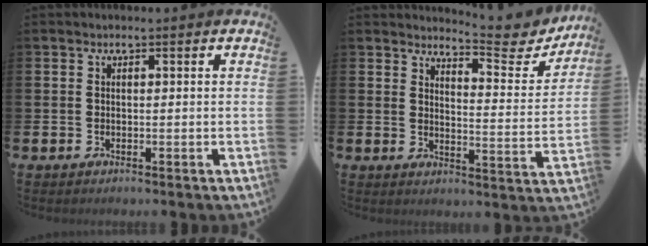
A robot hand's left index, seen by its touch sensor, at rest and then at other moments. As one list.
[{"total": 5.7, "force": [5.4, 0.8, 1.5], "torque": [-0.022, -0.050, 0.082]}]